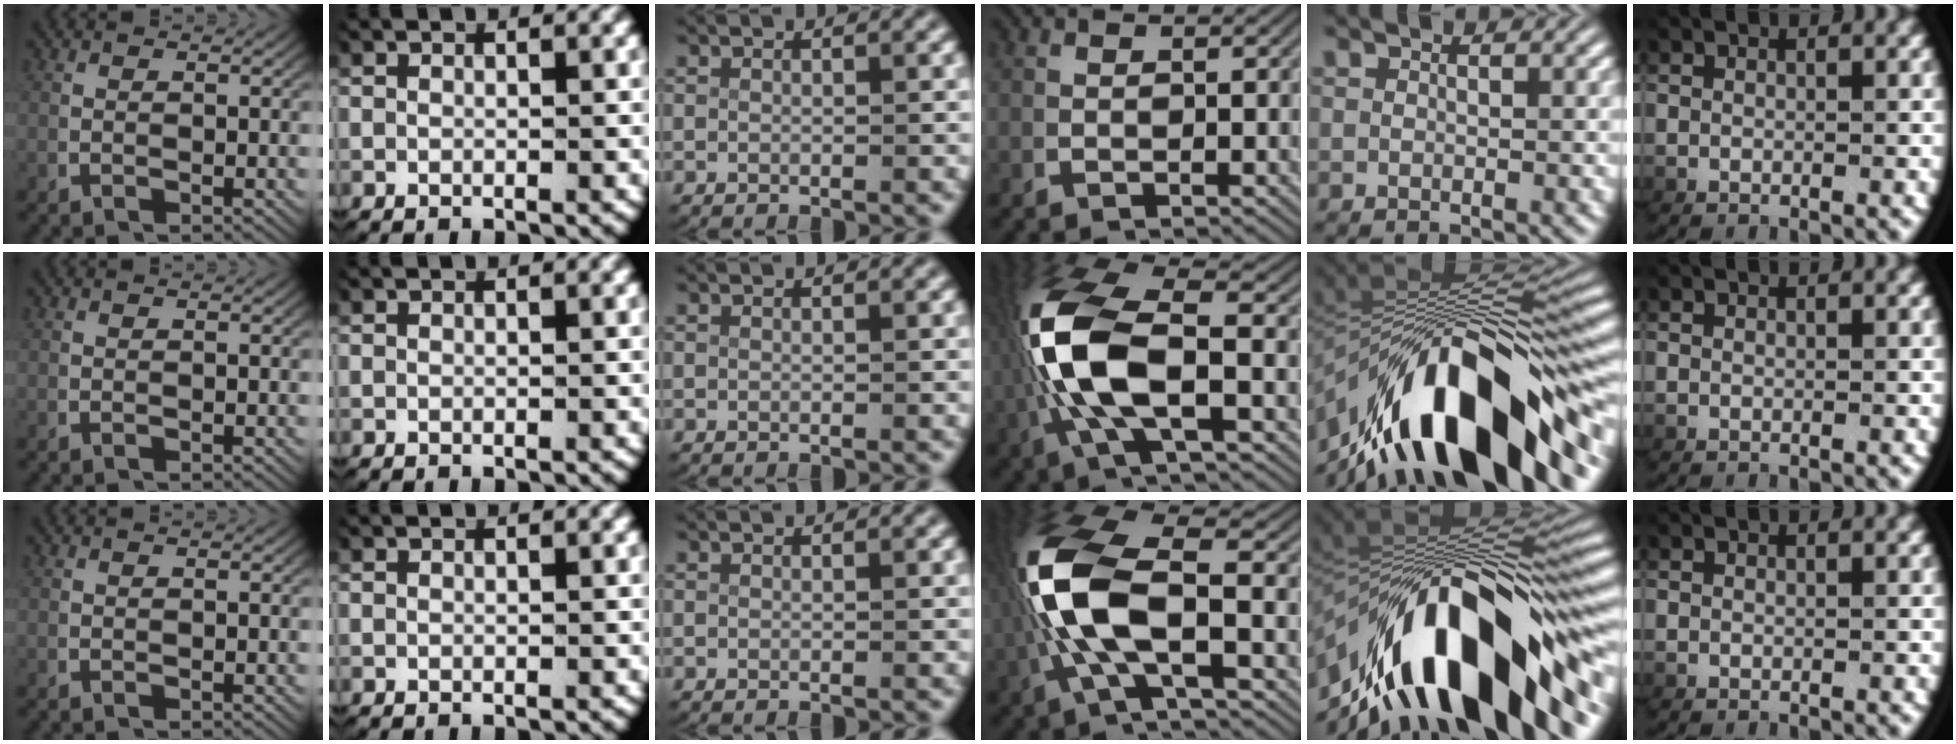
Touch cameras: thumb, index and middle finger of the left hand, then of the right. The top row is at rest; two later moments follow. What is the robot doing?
{"motion": "lift_and_place", "object": "scissors"}